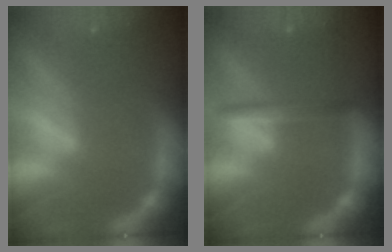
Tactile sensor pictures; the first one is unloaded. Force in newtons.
{"total": 2.4}